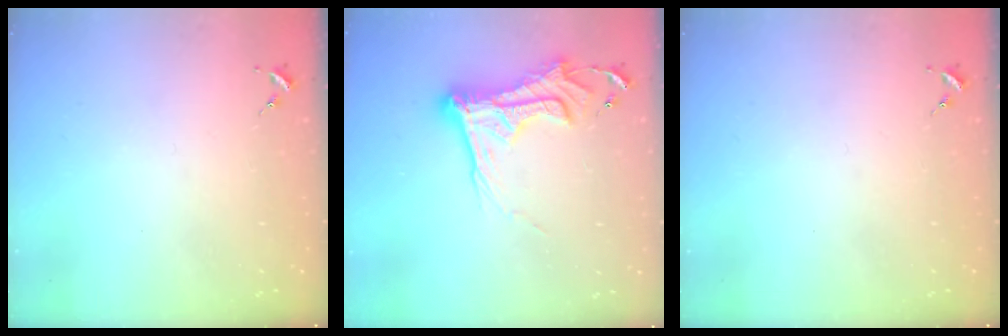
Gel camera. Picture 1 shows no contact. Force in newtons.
{"total": 17.0, "press": 17.0, "slide": 1.2}
{"total": 0.0}